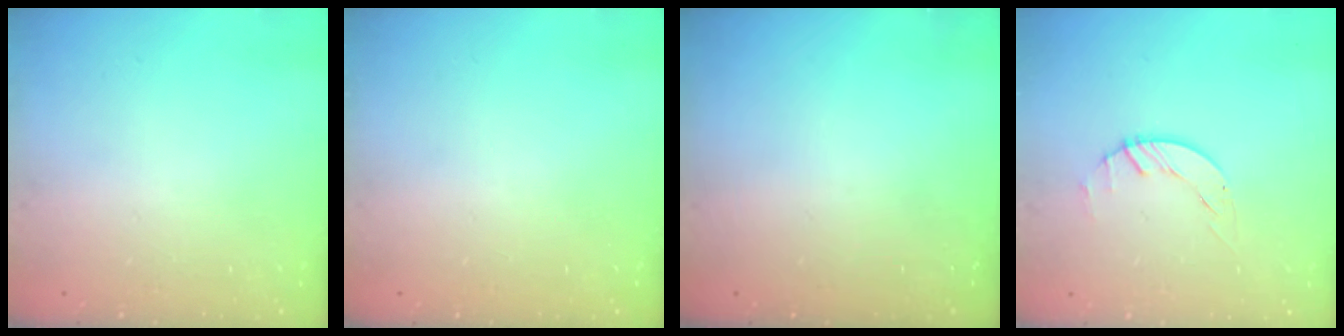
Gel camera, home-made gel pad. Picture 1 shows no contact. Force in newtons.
{"total": 0.0}
{"total": 0.0}
{"total": 1.5, "press": 1.4, "slide": 0.3}